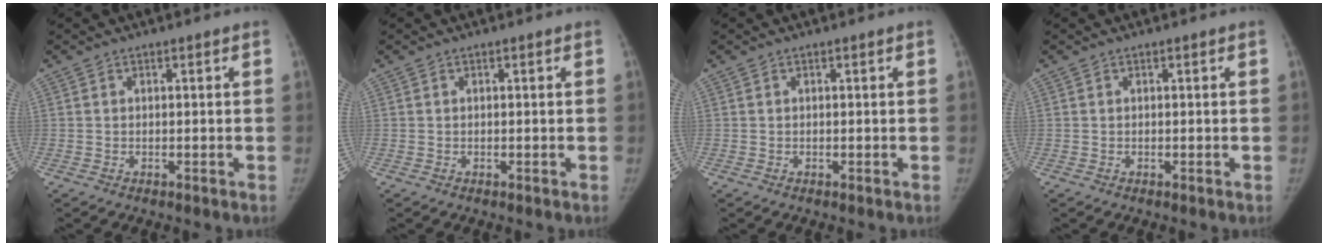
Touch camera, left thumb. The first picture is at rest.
{"total": 0.0}
{"total": 0.0}
{"total": 0.0}